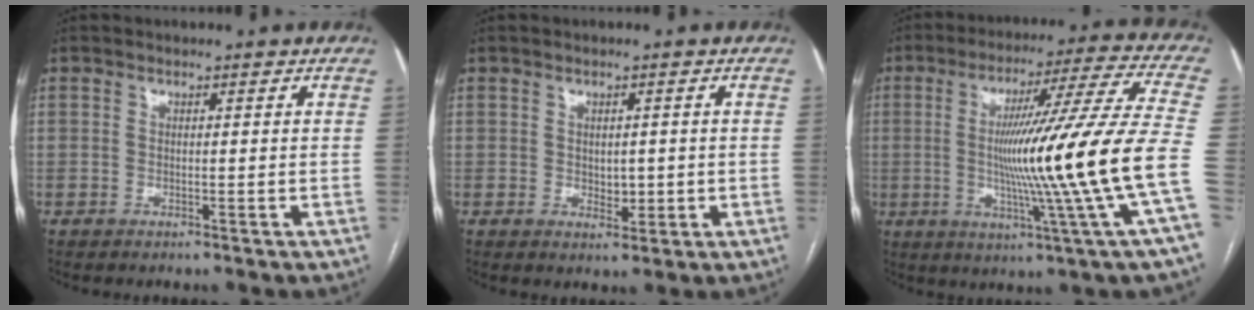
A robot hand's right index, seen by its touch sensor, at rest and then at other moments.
{"total": 1.7, "force": [-0.2, 1.1, 1.4], "torque": [-0.019, -0.001, 0.001]}
{"total": 21.1, "force": [-2.6, -2.8, 20.8], "torque": [-0.306, -0.009, -0.058]}